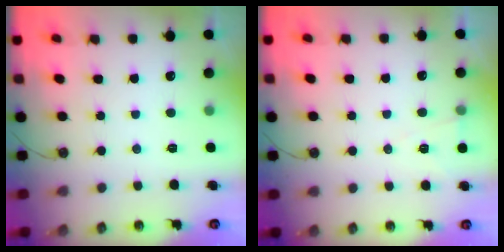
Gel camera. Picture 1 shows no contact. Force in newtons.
{"total": 5.0, "press": 2.7, "slide": 4.2}